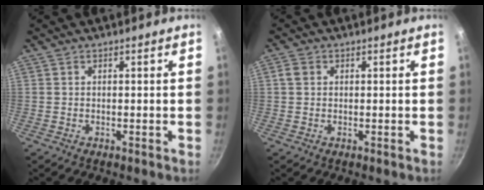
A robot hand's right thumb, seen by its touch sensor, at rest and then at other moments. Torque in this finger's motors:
{"motor_torque": [-0.04, 1.04, 0.26, 0.09, 0.11]}